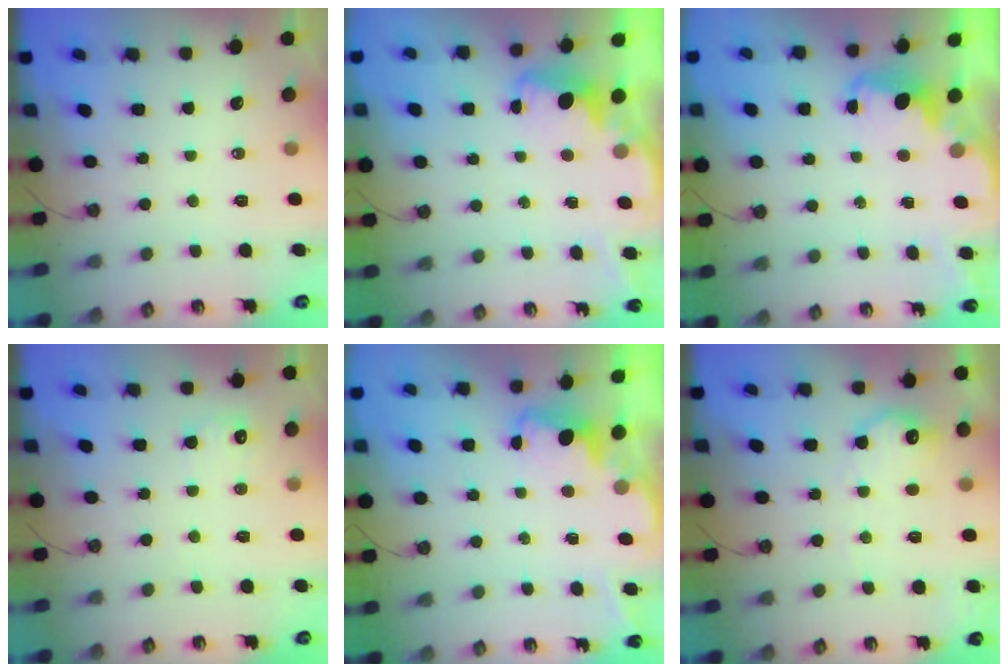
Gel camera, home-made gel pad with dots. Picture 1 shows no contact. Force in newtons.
{"total": 2.6, "press": 2.5, "slide": 0.8}
{"total": 2.2, "press": 2.1, "slide": 0.6}
{"total": 5.8, "press": 5.8, "slide": 0.9}
{"total": 2.3, "press": 2.2, "slide": 0.5}
{"total": 11.1, "press": 11.0, "slide": 0.4}